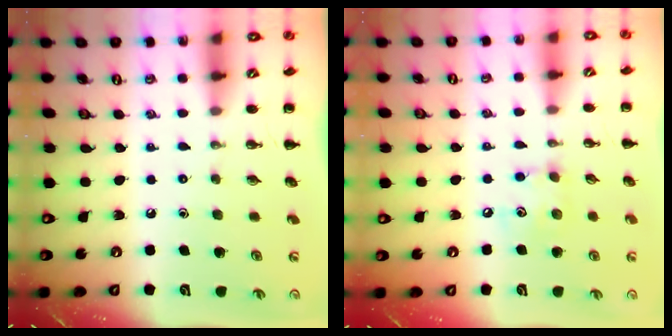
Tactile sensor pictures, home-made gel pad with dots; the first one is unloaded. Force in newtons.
{"total": 6.2, "press": 6.2, "slide": 0.6}